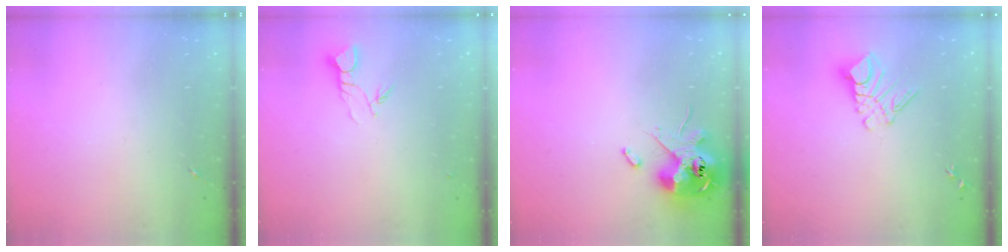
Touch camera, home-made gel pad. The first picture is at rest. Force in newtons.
{"total": 3.4, "press": 3.4, "slide": 0.2}
{"total": 12.8, "press": 12.6, "slide": 2.2}
{"total": 9.6, "press": 9.6, "slide": 1.0}